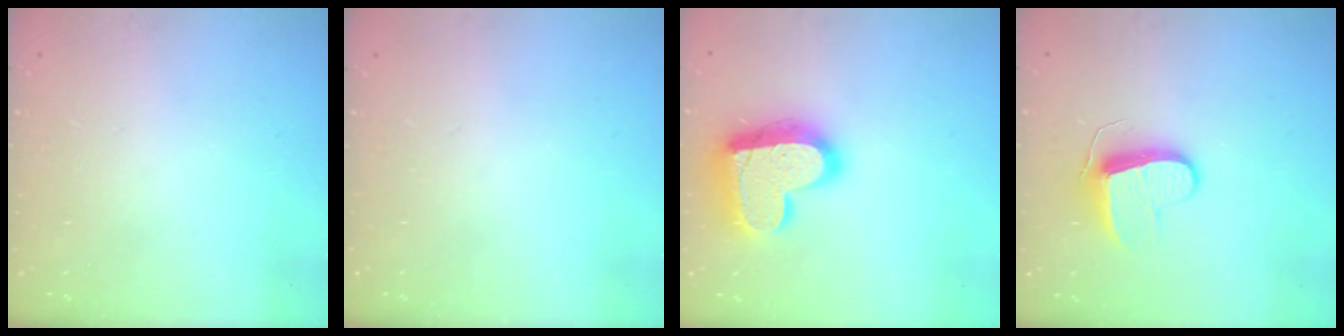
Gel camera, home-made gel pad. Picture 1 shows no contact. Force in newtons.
{"total": 0.0}
{"total": 20.9, "press": 20.8, "slide": 1.8}
{"total": 9.4, "press": 9.4, "slide": 0.5}